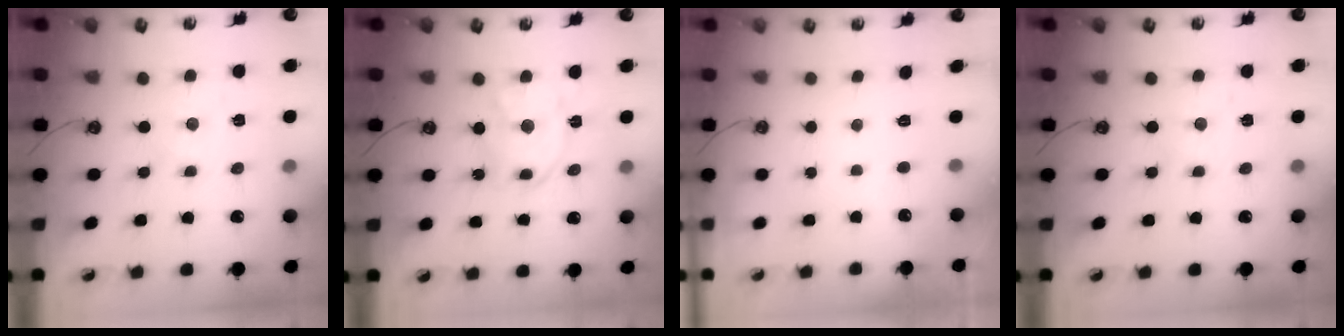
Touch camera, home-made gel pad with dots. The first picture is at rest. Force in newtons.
{"total": 12.4, "press": 12.4, "slide": 1.0}
{"total": 0.0}
{"total": 0.8, "press": 0.8, "slide": 0.2}